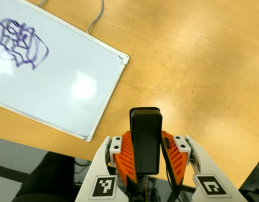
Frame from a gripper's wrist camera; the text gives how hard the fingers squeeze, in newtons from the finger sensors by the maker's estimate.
{"total": 4.5, "left": 3.2, "right": 5.8}